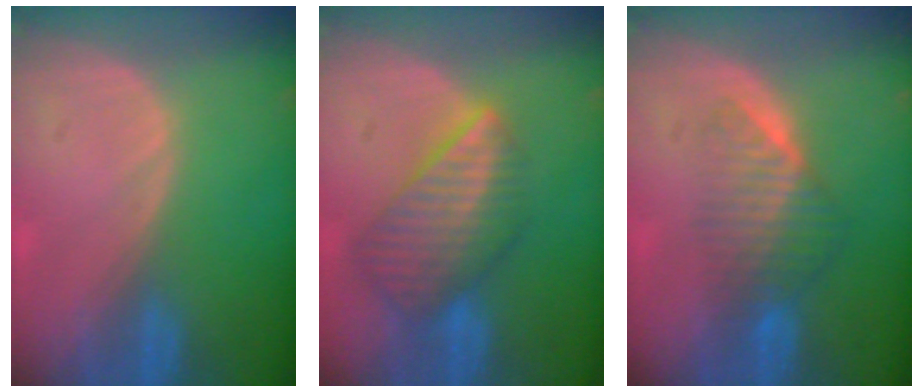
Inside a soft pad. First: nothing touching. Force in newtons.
{"total": 8.4, "press": 7.4, "slide": 3.9}
{"total": 6.6, "press": 5.6, "slide": 3.5}